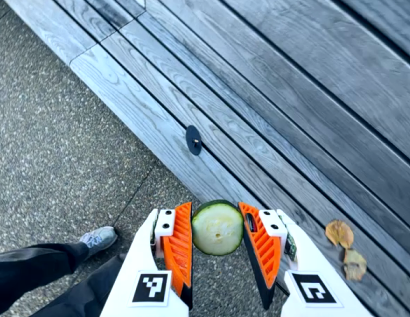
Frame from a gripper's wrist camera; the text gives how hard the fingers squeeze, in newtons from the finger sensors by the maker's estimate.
{"total": 11.4, "left": 11.6, "right": 11.1}